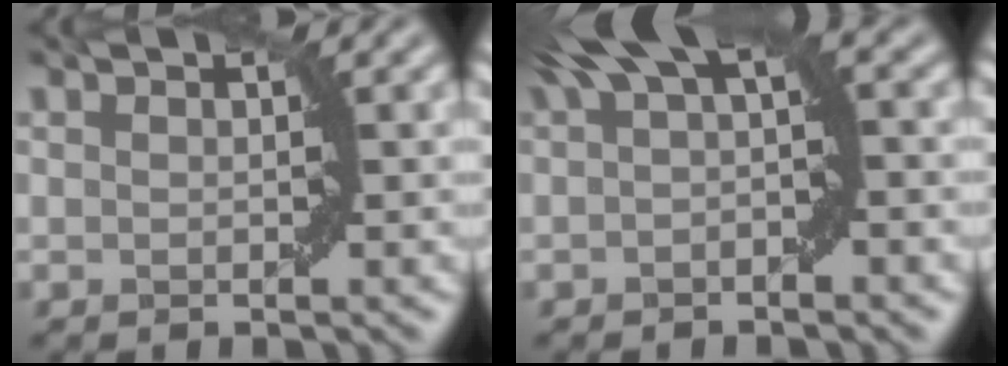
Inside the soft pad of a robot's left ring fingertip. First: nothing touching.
{"total": 4.5, "force": [1.4, 1.1, 4.1], "torque": [-0.057, 0.015, 0.015]}